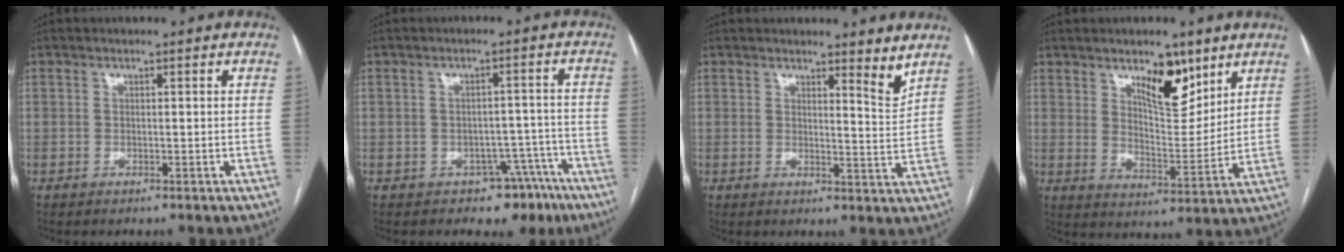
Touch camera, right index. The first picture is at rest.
{"total": 7.4, "force": [-5.1, 5.1, 1.5], "torque": [0.013, 0.037, -0.061]}
{"total": 3.7, "force": [3.2, 0.1, 1.9], "torque": [-0.031, -0.031, 0.037]}
{"total": 9.3, "force": [5.8, 3.6, 6.3], "torque": [-0.100, -0.009, 0.099]}